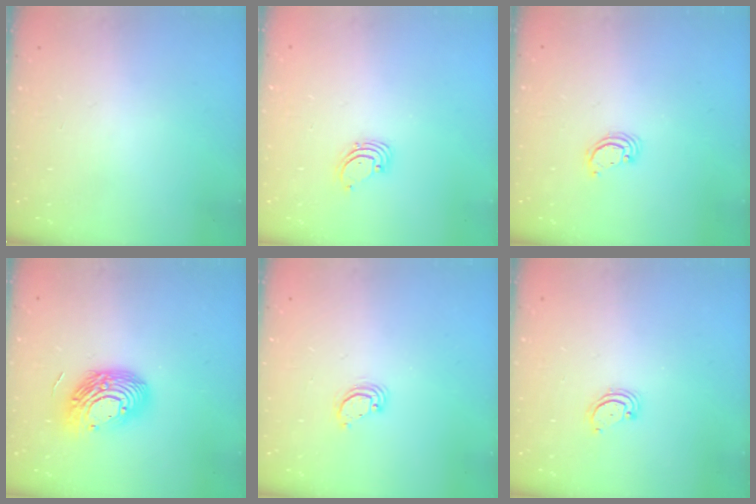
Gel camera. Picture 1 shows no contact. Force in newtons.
{"total": 1.5, "press": 1.5, "slide": 0.1}
{"total": 2.6, "press": 2.6, "slide": 0.2}
{"total": 14.8, "press": 14.8, "slide": 1.0}
{"total": 3.2, "press": 3.2, "slide": 0.2}
{"total": 2.5, "press": 2.5, "slide": 0.3}